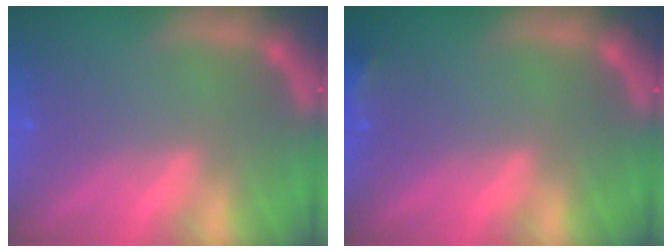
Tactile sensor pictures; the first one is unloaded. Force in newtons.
{"total": 1.9}